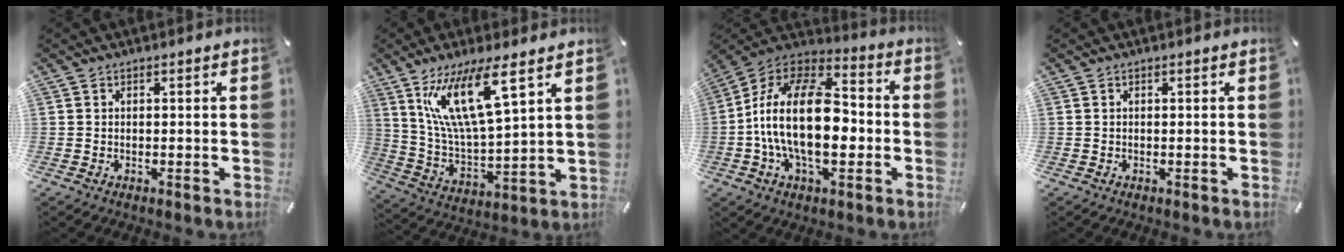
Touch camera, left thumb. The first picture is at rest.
{"total": 15.9, "force": [9.5, 3.7, 12.2], "torque": [-0.271, -0.031, 0.157]}
{"total": 21.0, "force": [-3.6, 12.2, 16.6], "torque": [-0.323, 0.014, -0.065]}
{"total": 0.0}